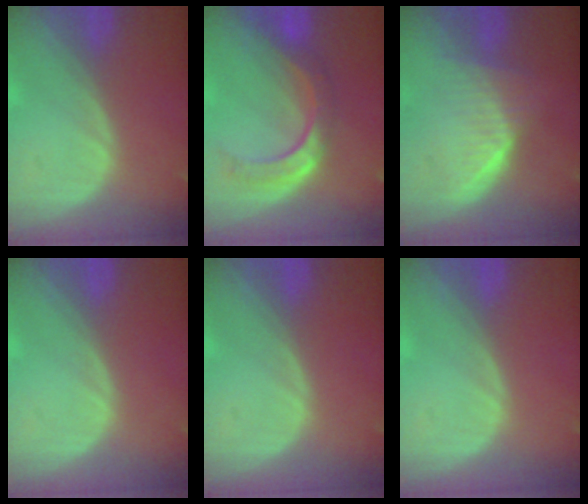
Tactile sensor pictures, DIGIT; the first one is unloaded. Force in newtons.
{"total": 8.5, "press": 7.2, "slide": 4.5}
{"total": 5.9, "press": 5.9, "slide": 0.6}
{"total": 0.0}
{"total": 0.0}
{"total": 0.0}